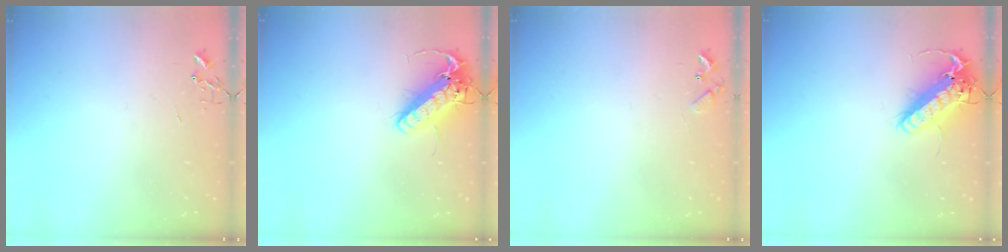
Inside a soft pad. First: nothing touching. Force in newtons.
{"total": 15.6, "press": 15.3, "slide": 3.2}
{"total": 5.5, "press": 5.5, "slide": 0.4}
{"total": 16.2, "press": 15.9, "slide": 3.2}